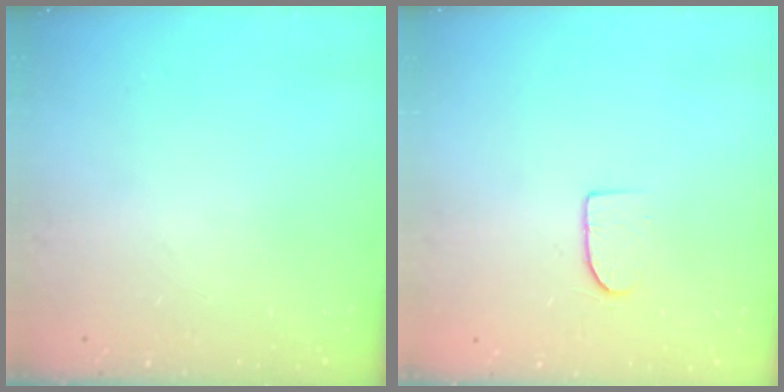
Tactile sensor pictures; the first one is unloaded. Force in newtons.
{"total": 6.0, "press": 5.9, "slide": 0.6}